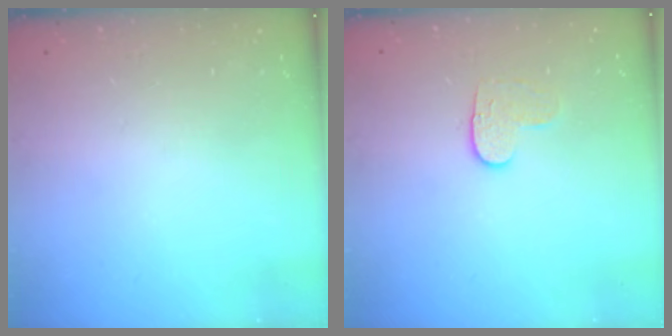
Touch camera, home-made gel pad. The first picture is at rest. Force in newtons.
{"total": 5.8, "press": 5.8, "slide": 0.6}